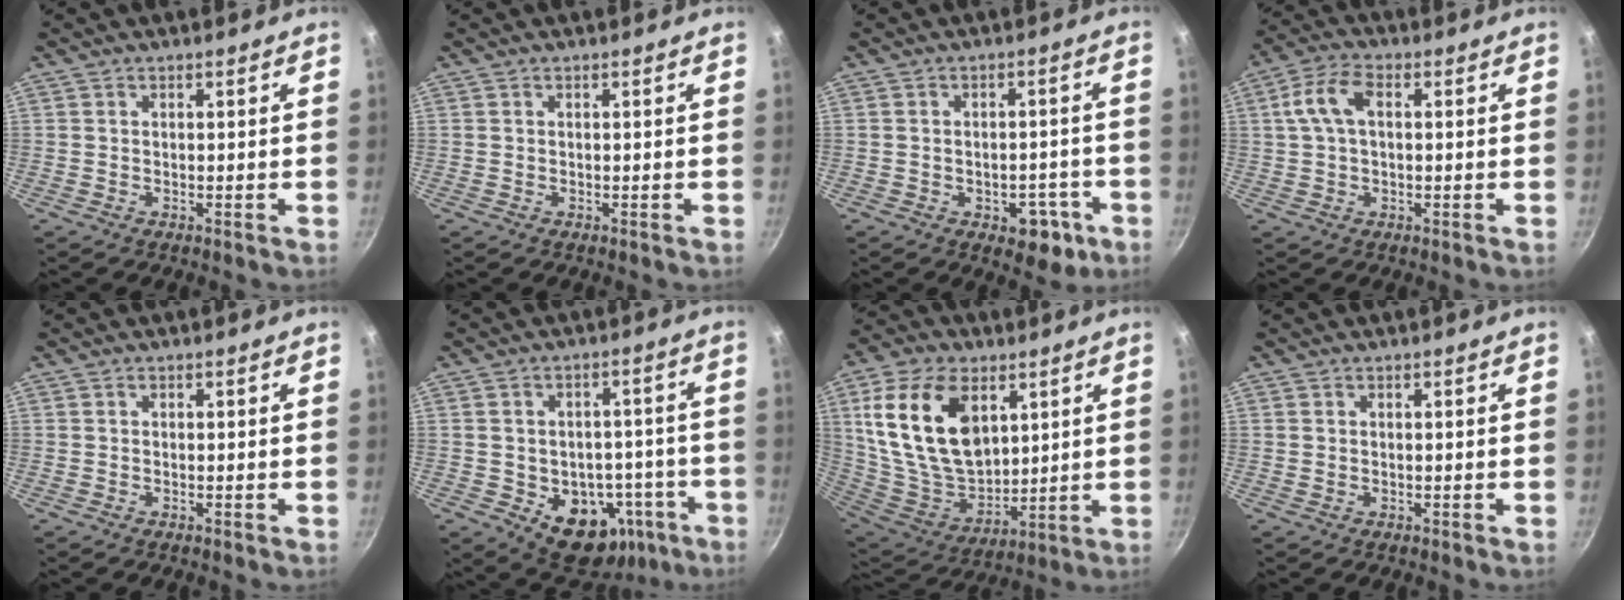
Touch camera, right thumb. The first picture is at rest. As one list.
[{"total": 0.0}, {"total": 7.1, "force": [-3.3, 4.2, 4.6], "torque": [-0.032, 0.021, -0.036]}, {"total": 7.3, "force": [1.4, 4.1, 5.8], "torque": [-0.121, 0.021, 0.022]}, {"total": 0.0}, {"total": 16.0, "force": [-6.6, 10.8, 9.8], "torque": [-0.111, 0.030, -0.079]}, {"total": 21.4, "force": [7.3, 12.8, 15.5], "torque": [-0.274, -0.027, 0.145]}, {"total": 0.0}]